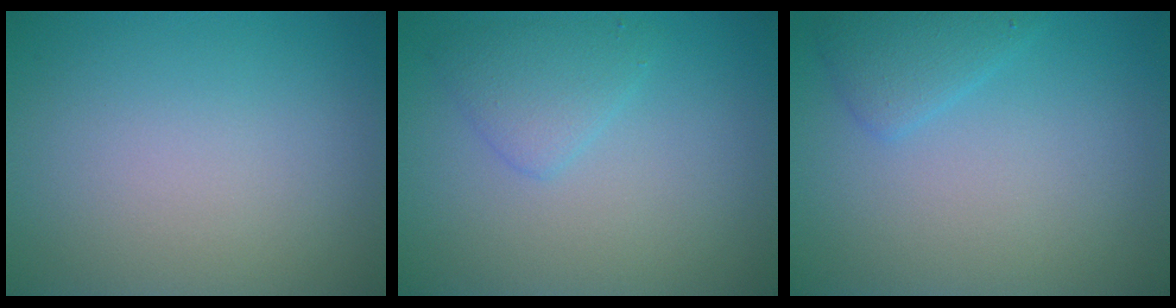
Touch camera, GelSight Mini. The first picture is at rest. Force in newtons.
{"total": 2.1, "press": 2.1, "slide": 0.0}
{"total": 1.9, "press": 1.9, "slide": 0.1}